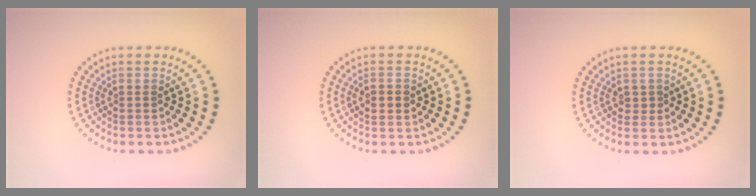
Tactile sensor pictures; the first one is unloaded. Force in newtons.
{"total": 1.8, "press": 1.8, "slide": 0.1}
{"total": 0.6, "press": 0.5, "slide": 0.3}